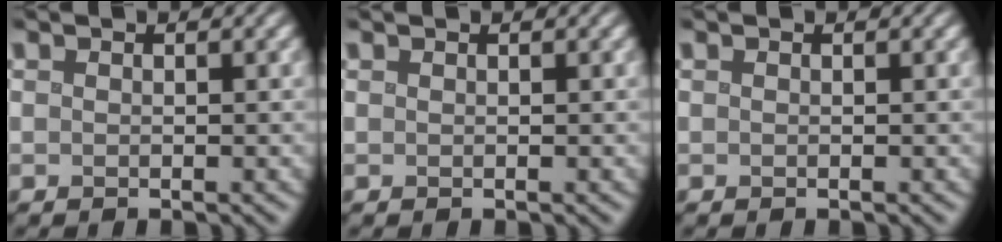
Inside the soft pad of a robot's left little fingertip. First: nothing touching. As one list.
[{"total": 0.0}, {"total": 0.0}]